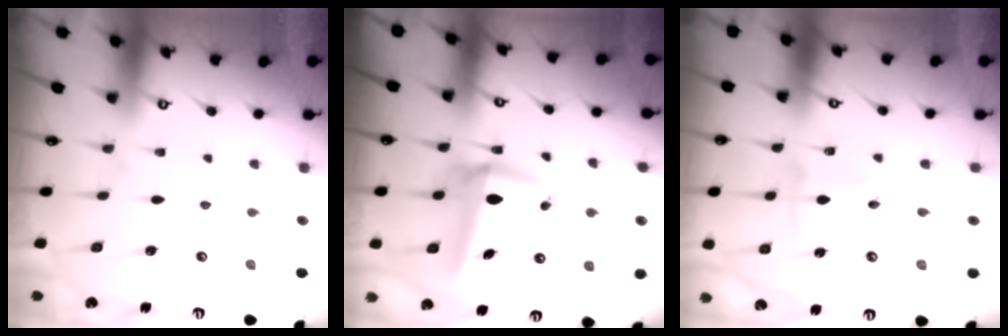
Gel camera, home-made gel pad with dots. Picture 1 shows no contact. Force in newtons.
{"total": 7.9, "press": 7.7, "slide": 1.6}
{"total": 2.7, "press": 2.5, "slide": 1.0}